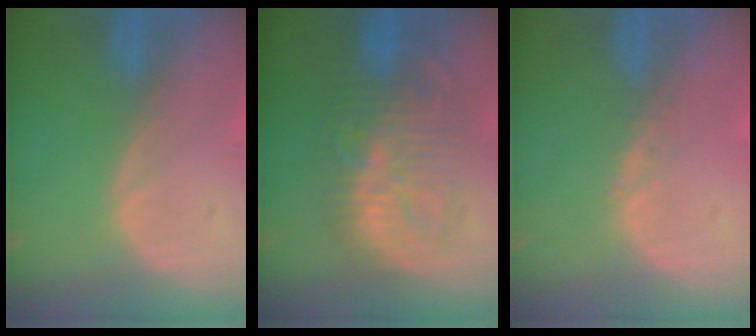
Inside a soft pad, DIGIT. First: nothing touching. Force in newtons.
{"total": 9.5, "press": 9.4, "slide": 0.8}
{"total": 0.6, "press": 0.5, "slide": 0.3}